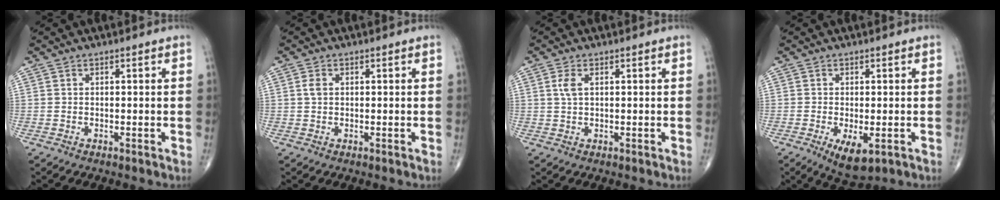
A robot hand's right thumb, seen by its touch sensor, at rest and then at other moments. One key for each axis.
{"total": 1.5, "fx": 0.3, "fy": 1.0, "fz": 1.1, "tx": -0.022, "ty": 0.002, "tz": 0.006}
{"total": 2.4, "fx": 0.7, "fy": 1.1, "fz": 2.0, "tx": -0.048, "ty": 0.005, "tz": 0.016}
{"total": 5.9, "fx": -2.1, "fy": 2.5, "fz": 4.9, "tx": -0.082, "ty": -0.013, "tz": -0.026}